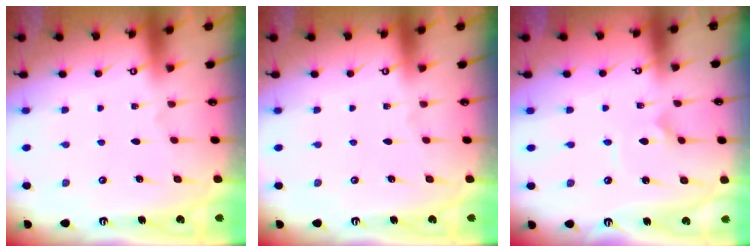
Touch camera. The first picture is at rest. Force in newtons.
{"total": 0.0}
{"total": 2.3, "press": 2.3, "slide": 0.1}